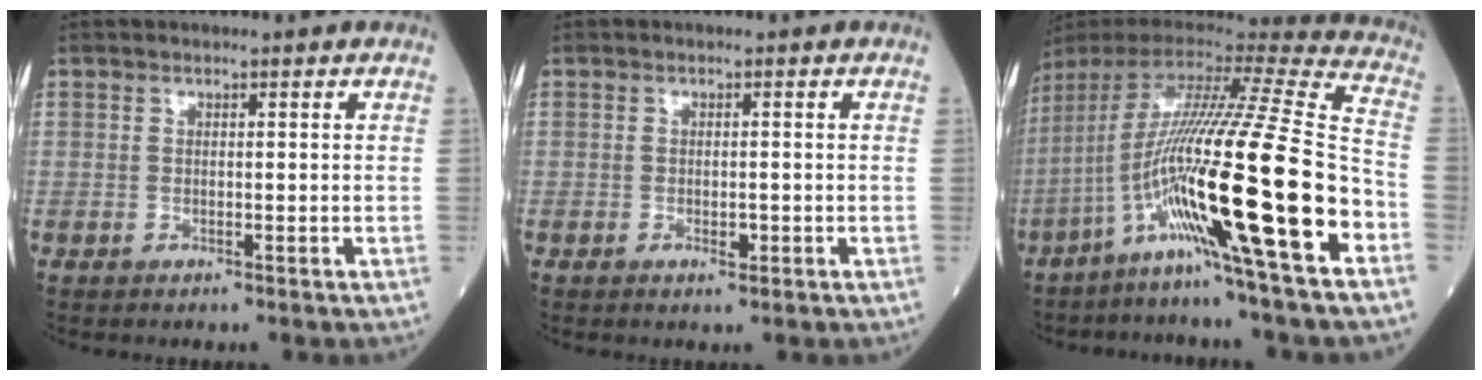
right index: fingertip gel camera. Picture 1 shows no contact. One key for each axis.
{"total": 1.6, "fx": -0.6, "fy": 0.6, "fz": 1.4, "tx": -0.024, "ty": -0.001, "tz": -0.007}
{"total": 28.3, "fx": -9.1, "fy": -0.4, "fz": 26.8, "tx": -0.472, "ty": -0.039, "tz": -0.178}